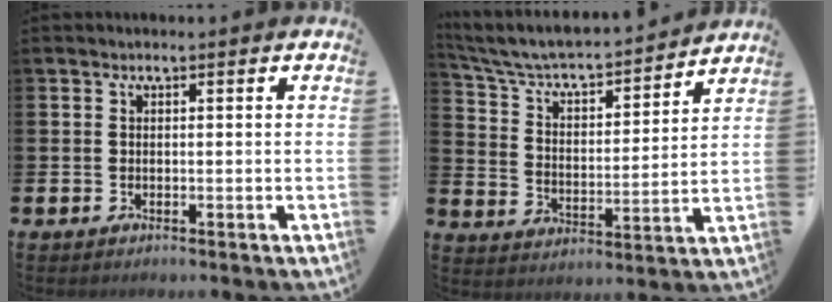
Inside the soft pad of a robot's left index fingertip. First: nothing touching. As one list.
[{"total": 6.4, "force": [5.8, 1.6, 2.1], "torque": [-0.074, -0.046, 0.094]}]